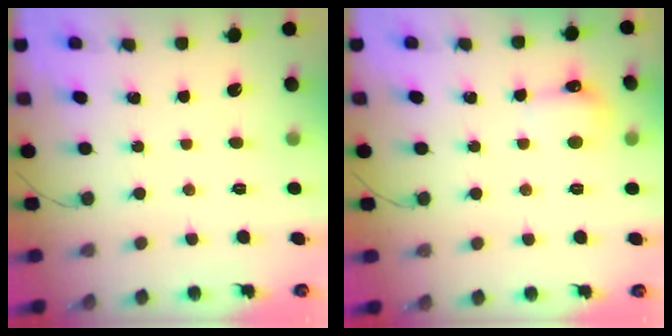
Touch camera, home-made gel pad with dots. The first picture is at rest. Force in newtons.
{"total": 5.6, "press": 5.4, "slide": 1.6}